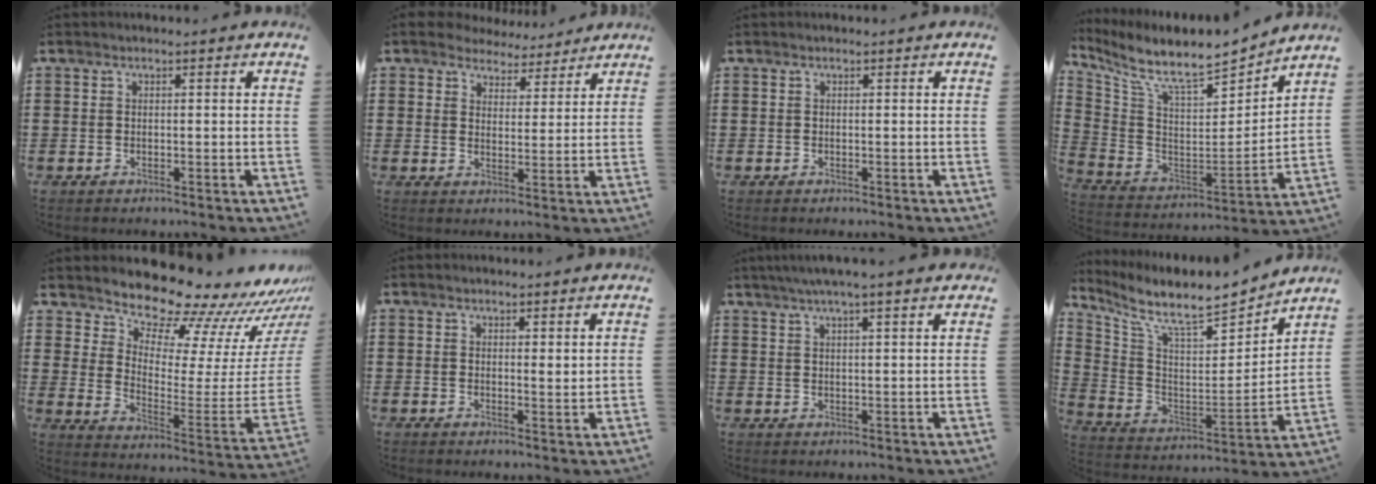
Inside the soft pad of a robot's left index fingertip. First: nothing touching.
{"total": 4.5, "force": [4.3, 1.4, 0.0], "torque": [-0.020, -0.012, 0.079]}
{"total": 0.0}
{"total": 8.5, "force": [7.7, 1.4, 3.5], "torque": [-0.107, -0.063, 0.128]}
{"total": 9.6, "force": [9.5, 1.2, 1.1], "torque": [-0.030, -0.118, 0.153]}
{"total": 1.3, "force": [0.9, 0.5, 0.8], "torque": [-0.002, -0.003, 0.012]}
{"total": 4.1, "force": [3.2, -0.1, 2.6], "torque": [-0.059, -0.001, 0.056]}
{"total": 8.2, "force": [7.4, 0.8, 3.3], "torque": [-0.094, -0.067, 0.119]}